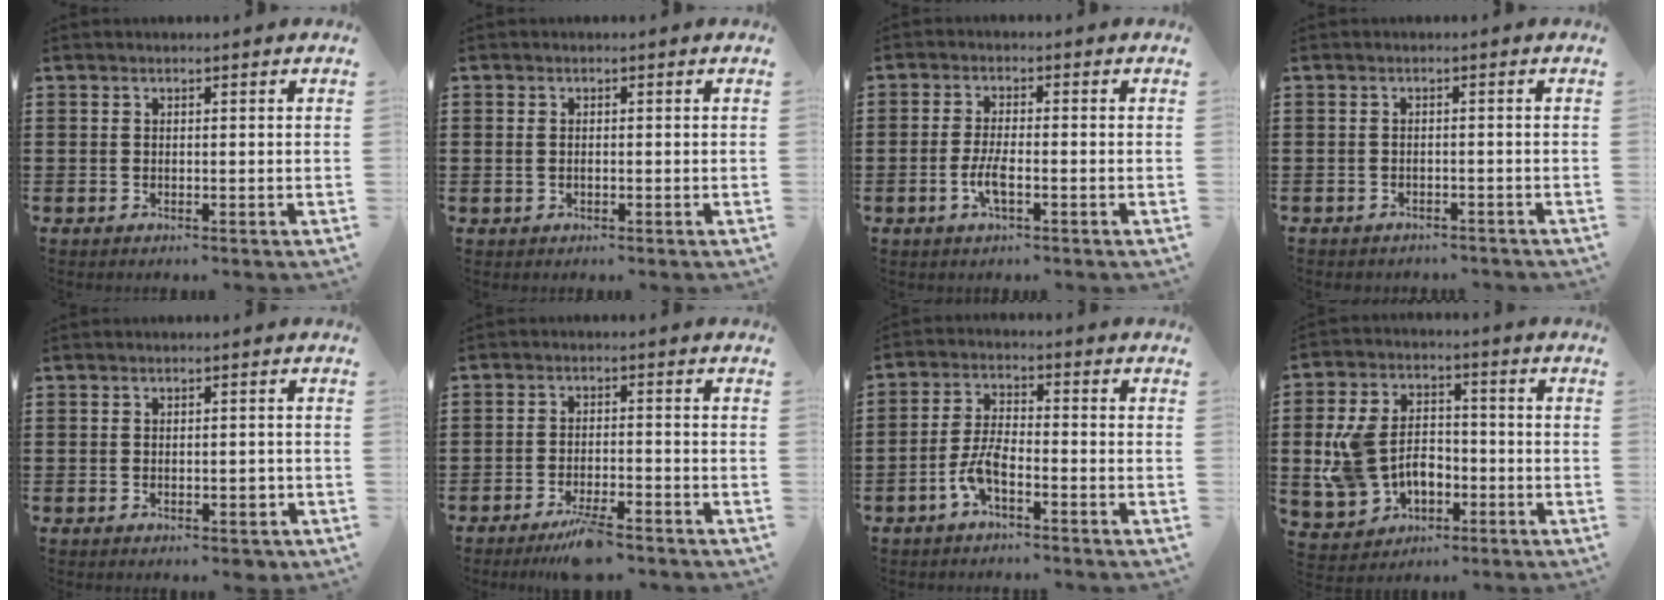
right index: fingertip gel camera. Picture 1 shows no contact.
{"total": 0.9, "force": [-0.1, 0.4, 0.8], "torque": [-0.018, 0.002, -0.002]}
{"total": 3.6, "force": [-1.3, 0.8, 3.2], "torque": [-0.076, -0.007, -0.030]}
{"total": 1.2, "force": [-1.1, 0.3, -0.1], "torque": [-0.004, 0.001, -0.026]}
{"total": 1.8, "force": [-0.6, 0.8, 1.6], "torque": [-0.028, 0.005, -0.011]}
{"total": 4.8, "force": [-3.9, 0.8, 2.8], "torque": [-0.050, 0.000, -0.071]}
{"total": 5.0, "force": [-2.9, 1.4, 3.9], "torque": [-0.100, -0.005, -0.061]}
{"total": 9.0, "force": [-0.9, 6.9, 5.7], "torque": [-0.154, 0.016, -0.019]}